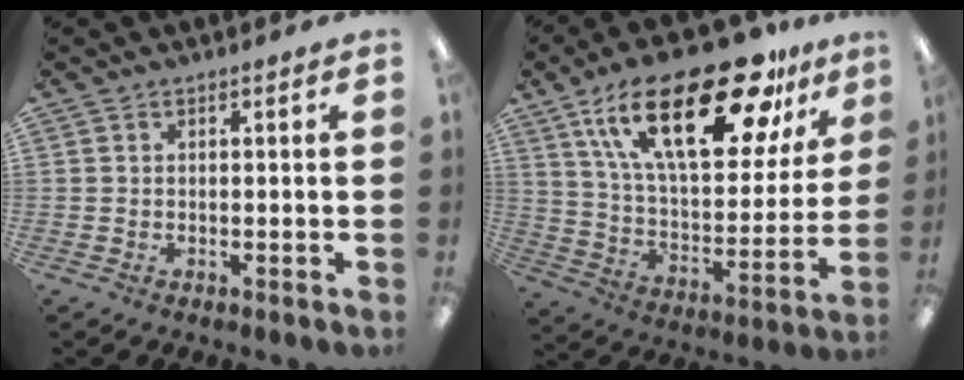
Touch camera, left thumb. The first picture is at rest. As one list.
[{"total": 28.8, "force": [16.5, 11.6, 20.5], "torque": [-0.349, -0.077, 0.278]}]